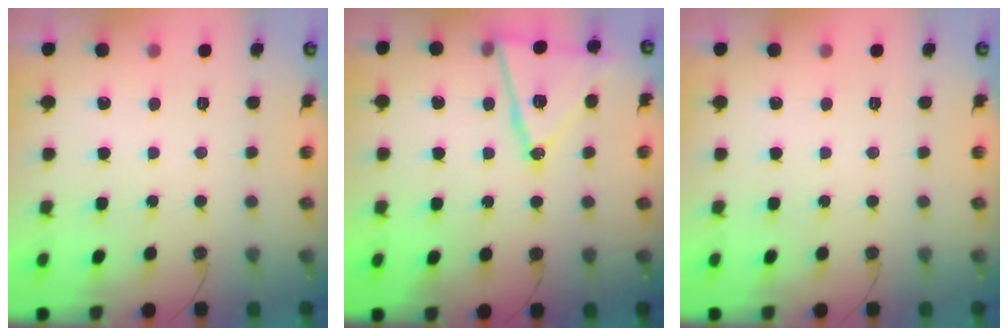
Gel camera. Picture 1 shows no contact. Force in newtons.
{"total": 15.6, "press": 15.1, "slide": 3.8}
{"total": 0.0}